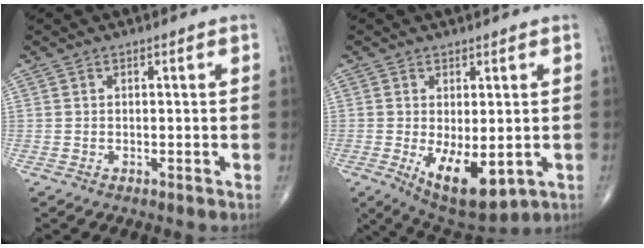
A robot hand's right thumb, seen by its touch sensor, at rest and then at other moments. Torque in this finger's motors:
{"motor_torque": [-0.30, 0.55, 0.63, 0.39, 0.10]}